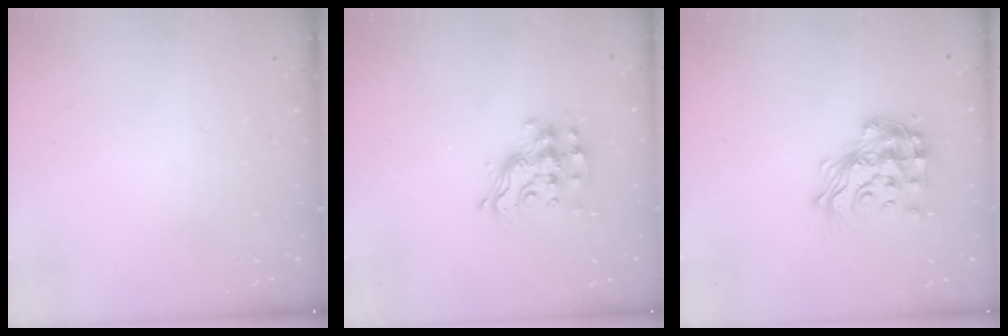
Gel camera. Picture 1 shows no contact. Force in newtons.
{"total": 13.4, "press": 13.3, "slide": 0.9}
{"total": 18.3, "press": 18.3, "slide": 1.4}